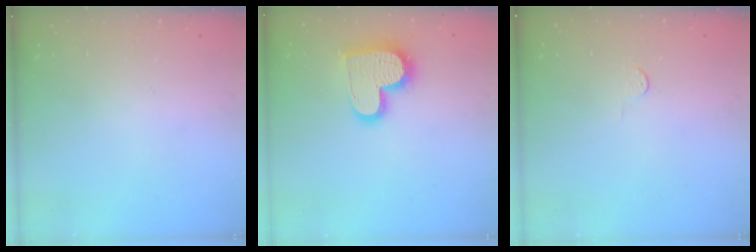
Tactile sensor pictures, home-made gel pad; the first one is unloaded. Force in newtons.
{"total": 16.1, "press": 16.0, "slide": 1.2}
{"total": 2.8, "press": 2.8, "slide": 0.4}